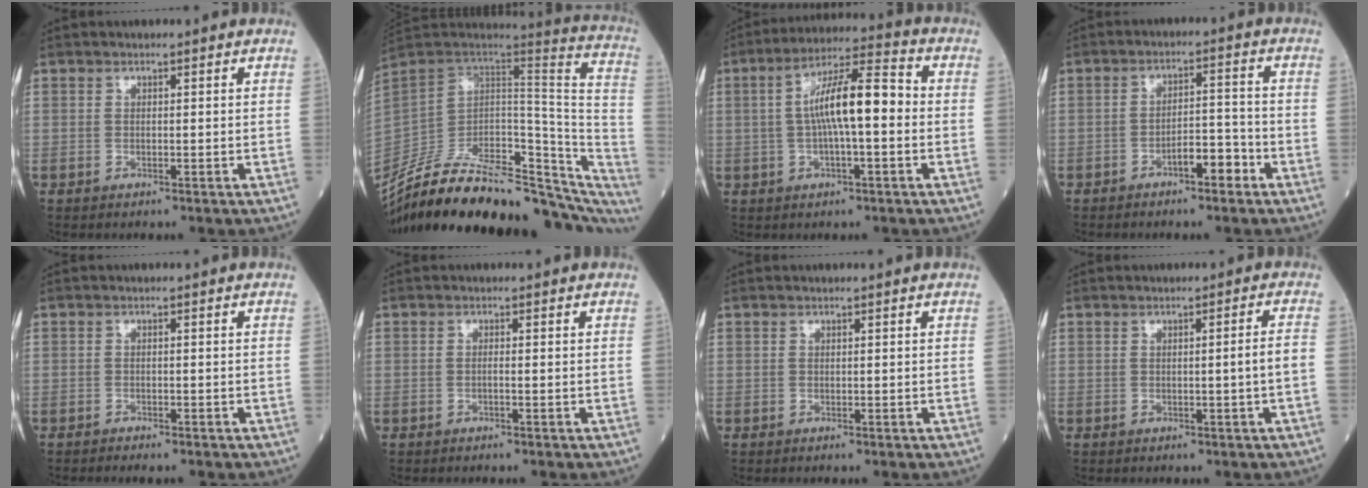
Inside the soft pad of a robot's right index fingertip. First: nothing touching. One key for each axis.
{"total": 36.6, "fx": -29.5, "fy": 11.4, "fz": 18.5, "tx": -0.247, "ty": -0.022, "tz": -0.413}
{"total": 10.7, "fx": 0.0, "fy": 2.1, "fz": 10.5, "tx": -0.190, "ty": 0.028, "tz": -0.005}
{"total": 4.5, "fx": -2.8, "fy": 1.4, "fz": 3.3, "tx": -0.049, "ty": 0.012, "tz": -0.048}
{"total": 2.3, "fx": -1.9, "fy": 0.5, "fz": 1.1, "tx": -0.015, "ty": -0.004, "tz": -0.022}
{"total": 0.6, "fx": -0.3, "fy": 0.0, "fz": 0.6, "tx": -0.009, "ty": 0.001, "tz": -0.006}
{"total": 0.0}
{"total": 2.3, "fx": -0.5, "fy": -0.6, "fz": 2.2, "tx": -0.033, "ty": 0.001, "tz": -0.005}